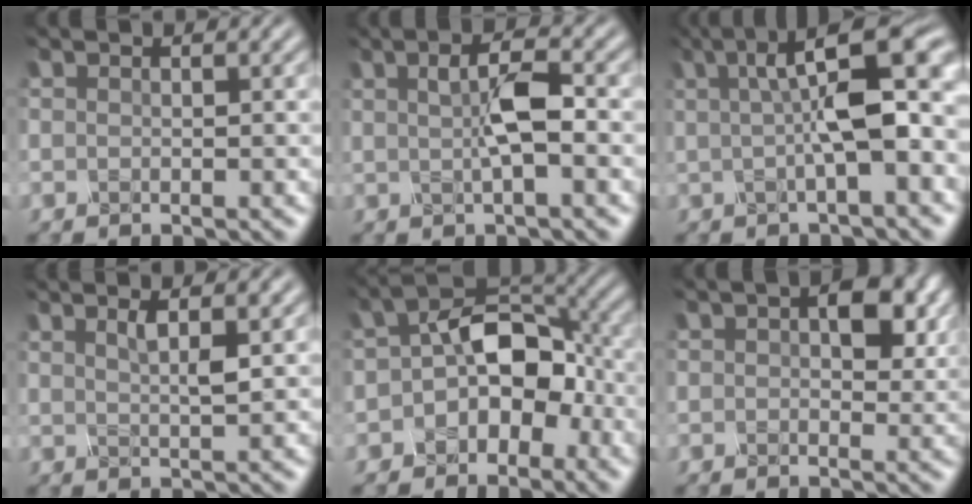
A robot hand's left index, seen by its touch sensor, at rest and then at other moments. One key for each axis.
{"total": 3.3, "fx": -0.2, "fy": 0.8, "fz": 3.1, "tx": -0.058, "ty": 0.005, "tz": -0.006}
{"total": 8.3, "fx": 0.9, "fy": 2.4, "fz": 7.9, "tx": -0.112, "ty": 0.015, "tz": 0.010}
{"total": 2.0, "fx": 0.6, "fy": 0.5, "fz": 1.8, "tx": -0.024, "ty": 0.000, "tz": 0.011}
{"total": 6.7, "fx": -2.0, "fy": 4.6, "fz": 4.4, "tx": -0.049, "ty": 0.020, "tz": -0.047}
{"total": 5.9, "fx": 1.5, "fy": 3.4, "fz": 4.5, "tx": -0.069, "ty": 0.003, "tz": 0.020}